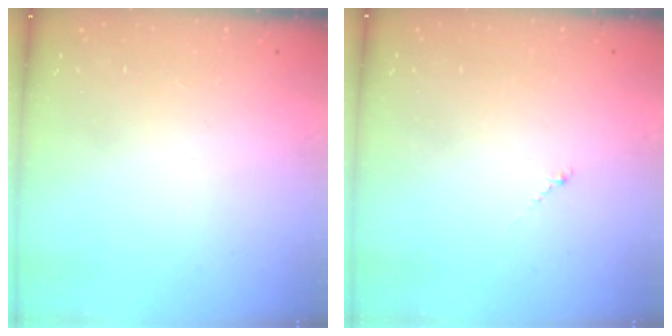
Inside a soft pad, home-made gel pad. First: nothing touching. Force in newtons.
{"total": 0.7, "press": 0.6, "slide": 0.4}